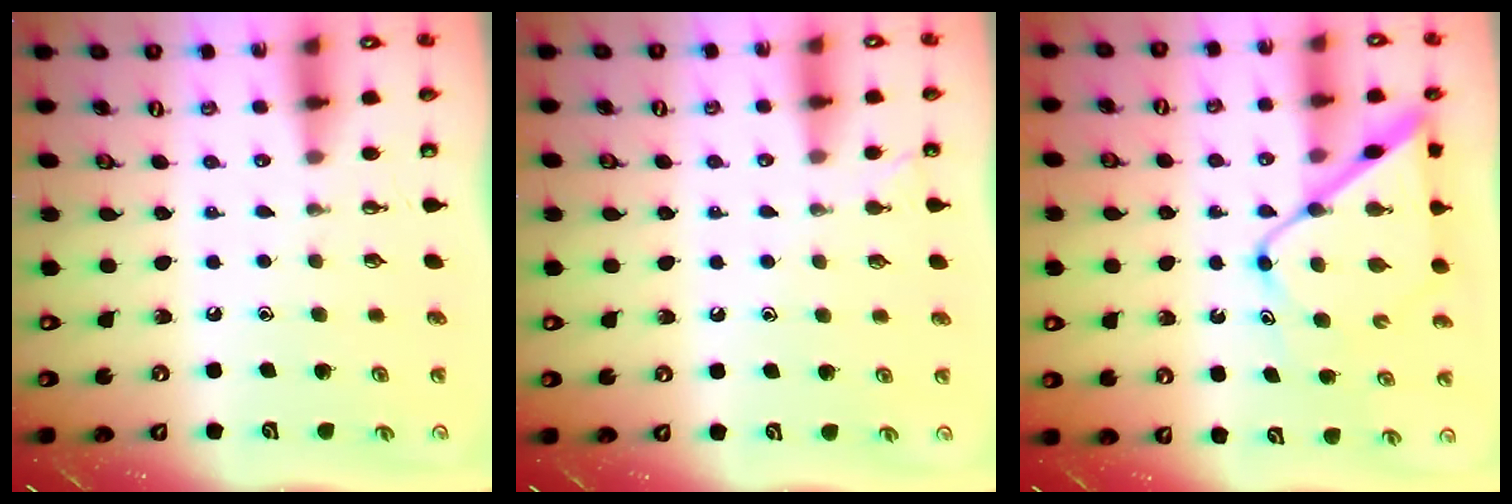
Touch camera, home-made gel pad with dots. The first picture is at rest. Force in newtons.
{"total": 2.9, "press": 2.9, "slide": 0.3}
{"total": 12.7, "press": 12.7, "slide": 1.2}